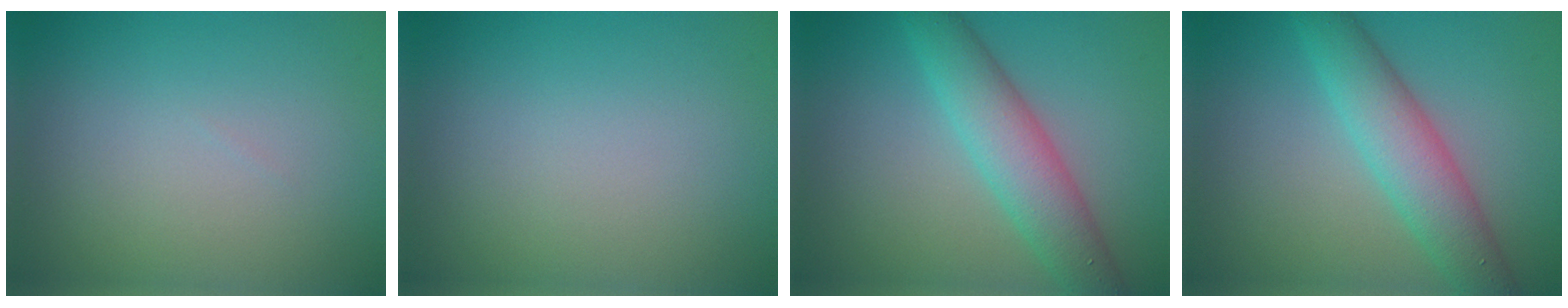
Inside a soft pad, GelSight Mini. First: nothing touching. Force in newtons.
{"total": 0.0}
{"total": 5.4, "press": 5.4, "slide": 0.0}
{"total": 5.4, "press": 5.4, "slide": 0.0}